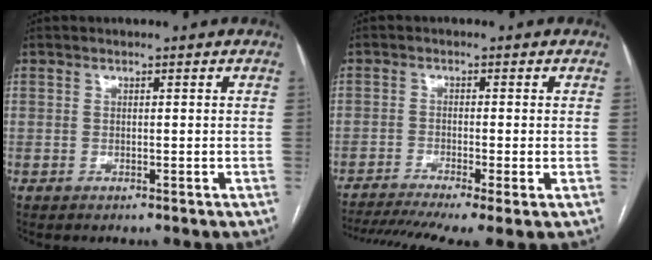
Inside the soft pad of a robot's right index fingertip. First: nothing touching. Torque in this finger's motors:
{"motor_torque": [1.53, -0.61, 0.54, 0.12]}